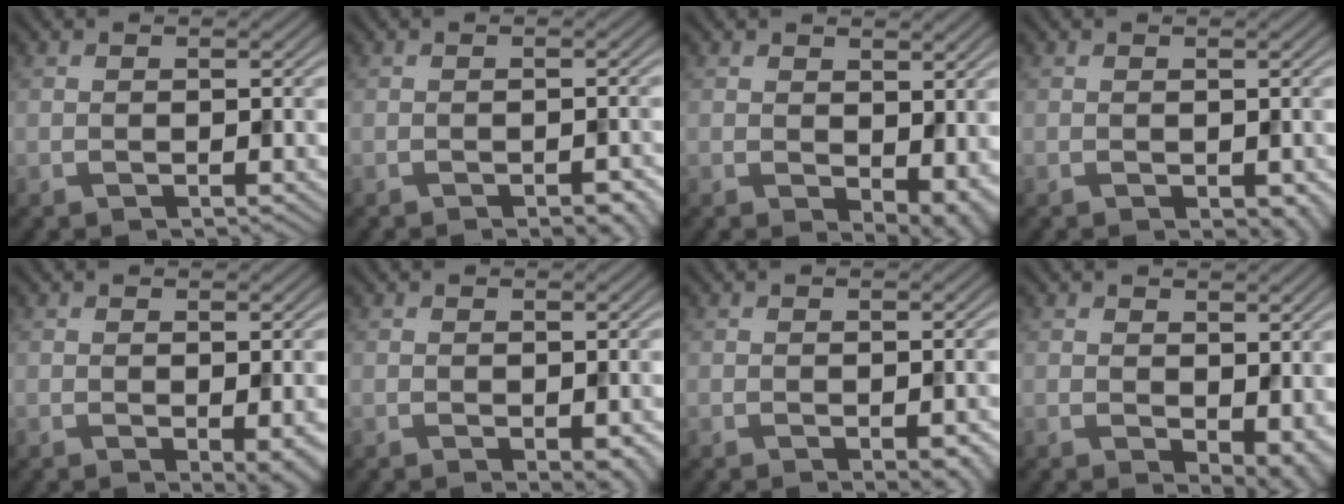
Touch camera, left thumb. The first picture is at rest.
{"total": 2.4, "force": [-1.6, 0.8, 1.7], "torque": [-0.019, -0.001, -0.016]}
{"total": 5.2, "force": [-0.1, 3.2, 4.1], "torque": [-0.060, -0.020, 0.011]}
{"total": 1.4, "force": [-0.4, 0.9, 1.1], "torque": [-0.018, -0.010, -0.002]}
{"total": 3.0, "force": [-0.8, 0.7, 2.8], "torque": [-0.039, -0.008, -0.008]}
{"total": 2.5, "force": [-1.0, 1.2, 1.9], "torque": [-0.025, -0.011, -0.007]}
{"total": 2.9, "force": [-1.5, 1.0, 2.3], "torque": [-0.031, -0.007, -0.012]}
{"total": 4.7, "force": [-0.3, 2.8, 3.7], "torque": [-0.054, -0.018, 0.006]}